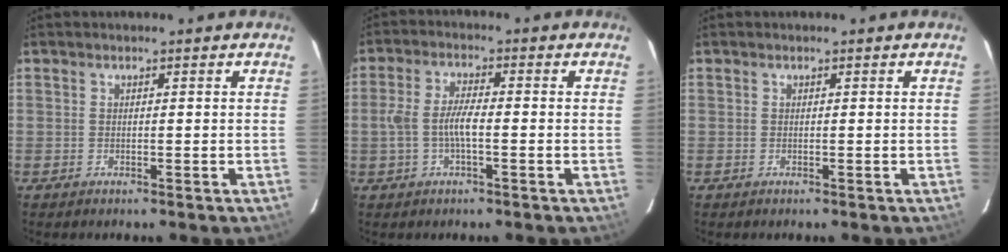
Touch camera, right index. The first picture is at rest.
{"total": 5.3, "force": [-1.3, 1.4, 5.0], "torque": [-0.106, 0.007, -0.023]}
{"total": 0.0}